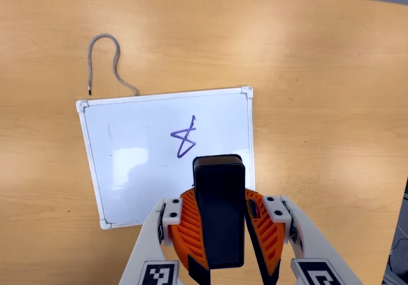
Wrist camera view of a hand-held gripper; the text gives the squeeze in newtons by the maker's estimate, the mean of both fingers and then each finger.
{"total": 11.6, "left": 11.2, "right": 11.9}